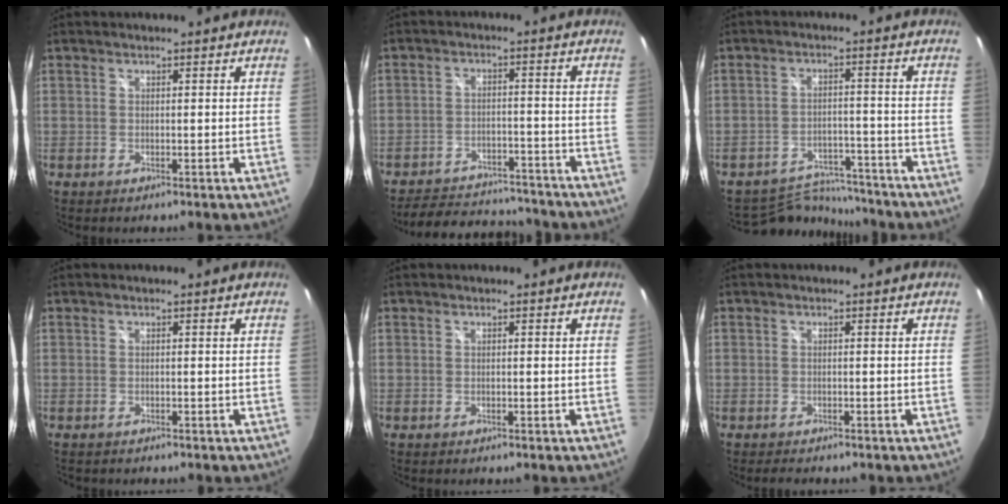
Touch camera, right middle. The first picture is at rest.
{"total": 15.1, "force": [-13.2, 5.3, 5.1], "torque": [-0.118, 0.021, -0.173]}
{"total": 9.7, "force": [-9.2, 2.7, 0.8], "torque": [-0.026, 0.015, -0.134]}
{"total": 0.8, "force": [-0.7, 0.3, 0.2], "torque": [-0.006, 0.000, -0.011]}
{"total": 0.0}
{"total": 1.8, "force": [-1.6, 0.5, 0.5], "torque": [-0.015, 0.000, -0.027]}